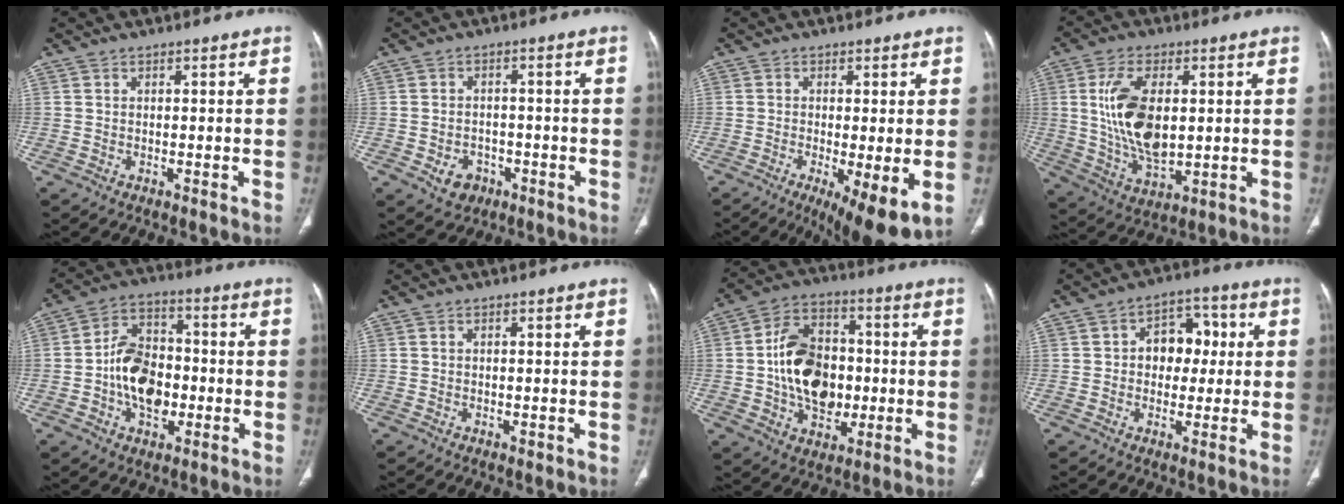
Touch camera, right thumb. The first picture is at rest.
{"total": 5.0, "force": [-2.2, 3.9, 2.1], "torque": [-0.020, 0.015, -0.026]}
{"total": 10.2, "force": [-2.9, 2.9, 9.3], "torque": [-0.146, -0.023, -0.041]}
{"total": 14.5, "force": [1.9, 7.6, 12.3], "torque": [-0.232, -0.015, 0.046]}
{"total": 13.1, "force": [-2.2, 9.1, 9.2], "torque": [-0.130, 0.029, -0.042]}
{"total": 1.1, "force": [-0.2, 0.6, 0.9], "torque": [-0.013, -0.003, -0.002]}
{"total": 16.7, "force": [-0.7, 11.9, 11.8], "torque": [-0.168, 0.021, -0.007]}
{"total": 9.2, "force": [1.0, 6.8, 6.1], "torque": [-0.044, 0.023, 0.008]}